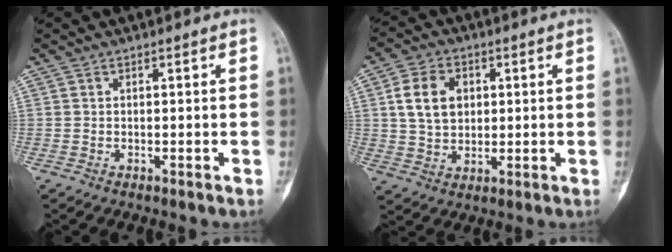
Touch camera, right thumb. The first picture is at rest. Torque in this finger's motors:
{"motor_torque": [0.64, 0.61, 0.38, -0.28, 0.18]}